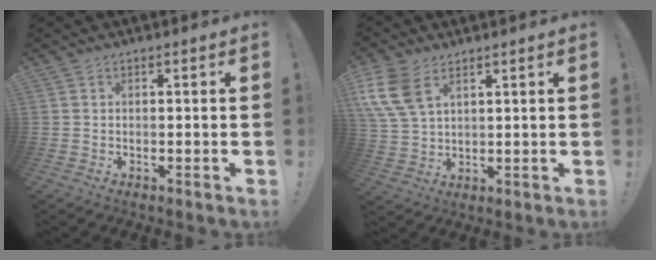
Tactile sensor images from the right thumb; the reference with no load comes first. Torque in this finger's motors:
{"motor_torque": [0.73, 0.63, 0.51, -0.21, 0.05]}